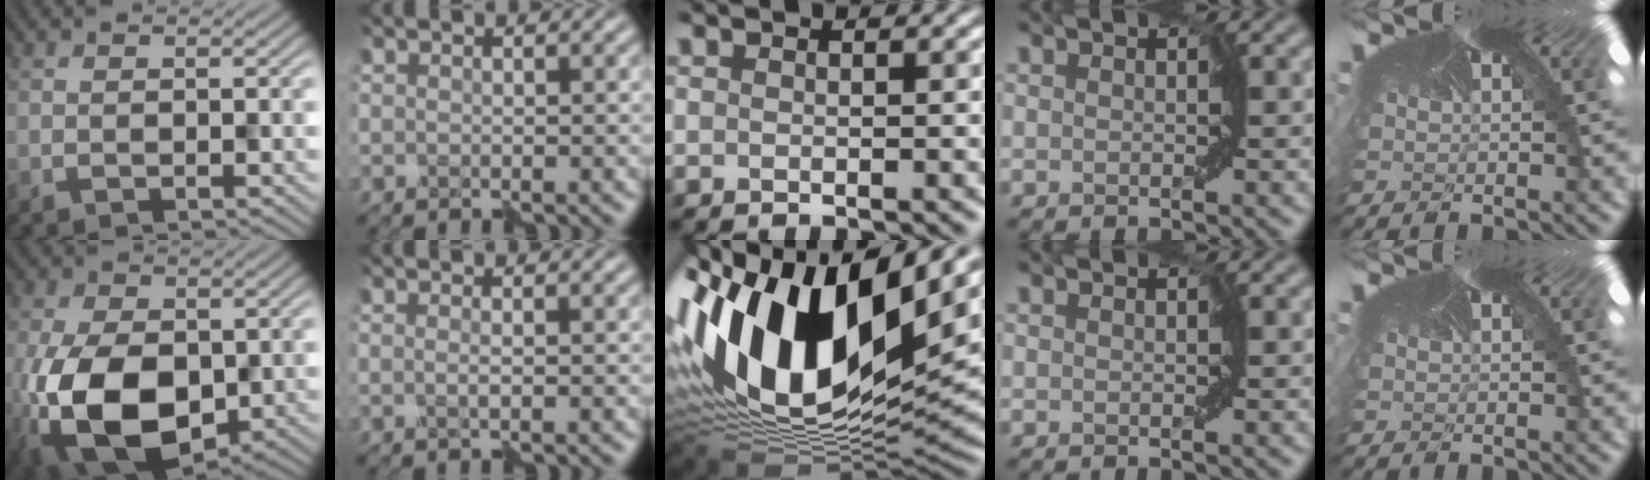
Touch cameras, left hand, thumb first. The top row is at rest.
{"thumb": {"total": 14.1, "force": [-3.5, 8.5, 10.7], "torque": [-0.234, -0.033, -0.054]}, "index": {"total": 0.8, "force": [-0.3, 0.0, 0.7], "torque": [-0.015, -0.001, -0.006]}, "middle": {"total": 18.0, "force": [4.1, 9.6, 14.6], "torque": [-0.294, 0.014, 0.065]}}